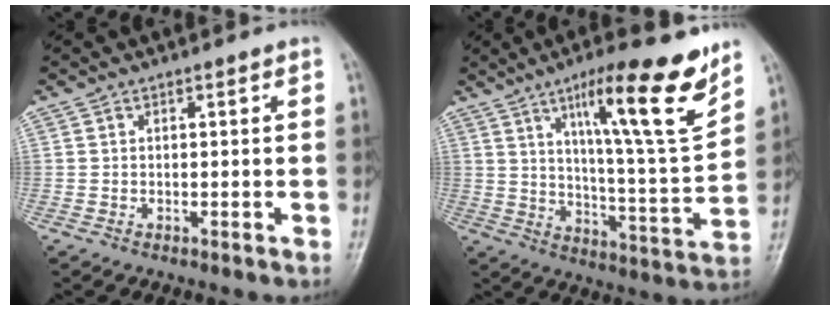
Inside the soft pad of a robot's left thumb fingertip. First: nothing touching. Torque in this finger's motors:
{"motor_torque": [0.82, 0.50, 1.64, -1.14, 0.30]}